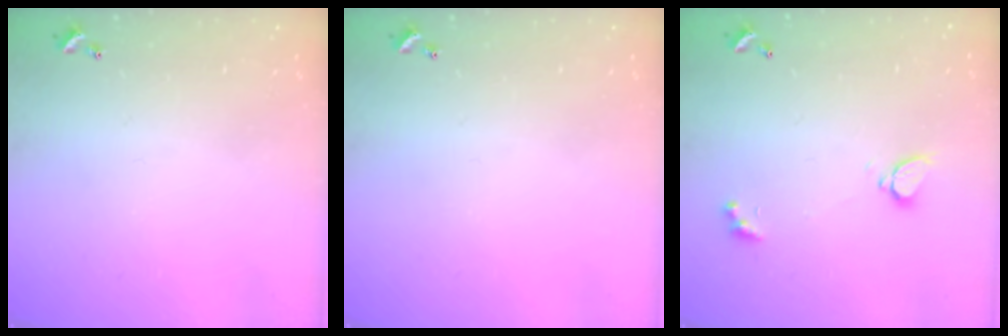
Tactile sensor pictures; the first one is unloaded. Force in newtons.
{"total": 0.0}
{"total": 1.8, "press": 1.8, "slide": 0.3}